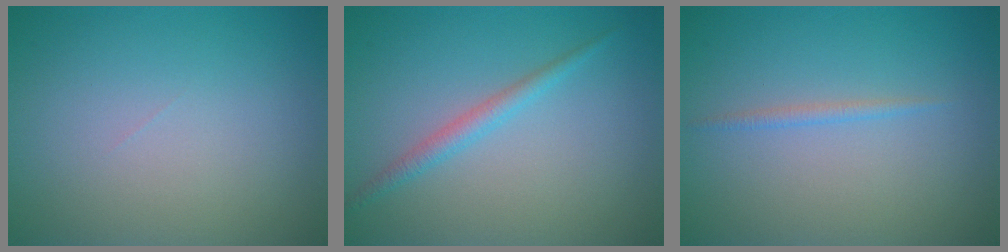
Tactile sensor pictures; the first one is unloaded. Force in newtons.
{"total": 1.7, "press": 1.7, "slide": 0.1}
{"total": 0.8, "press": 0.8, "slide": 0.0}